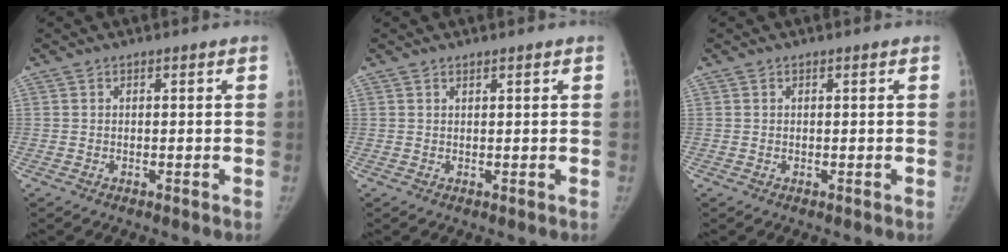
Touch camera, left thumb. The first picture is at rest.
{"total": 0.6, "force": [0.5, 0.1, 0.3], "torque": [-0.005, -0.003, 0.011]}
{"total": 0.0}